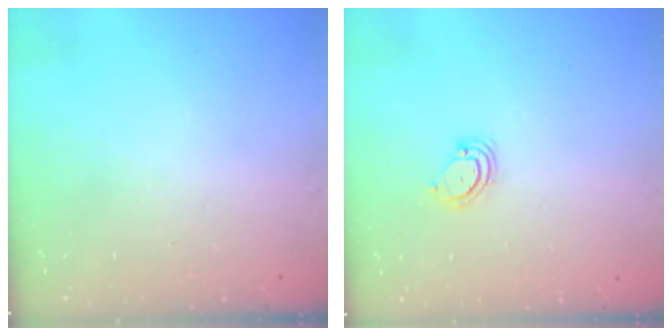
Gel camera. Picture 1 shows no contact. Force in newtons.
{"total": 4.3, "press": 4.3, "slide": 0.3}